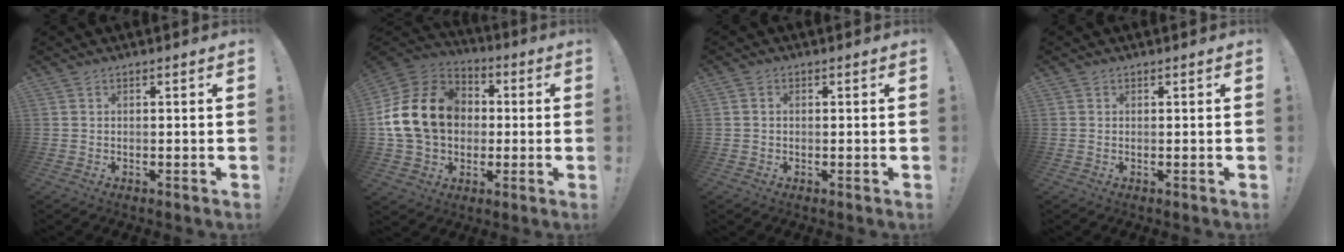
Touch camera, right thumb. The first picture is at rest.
{"total": 20.8, "force": [2.2, 16.8, 12.0], "torque": [-0.211, 0.014, 0.061]}
{"total": 0.9, "force": [-0.2, 0.8, 0.4], "torque": [-0.011, 0.005, -0.004]}
{"total": 0.0}